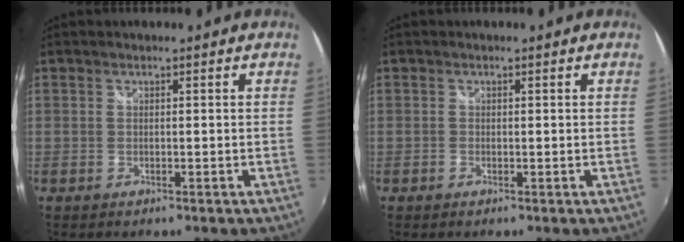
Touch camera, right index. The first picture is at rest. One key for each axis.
{"total": 0.0}